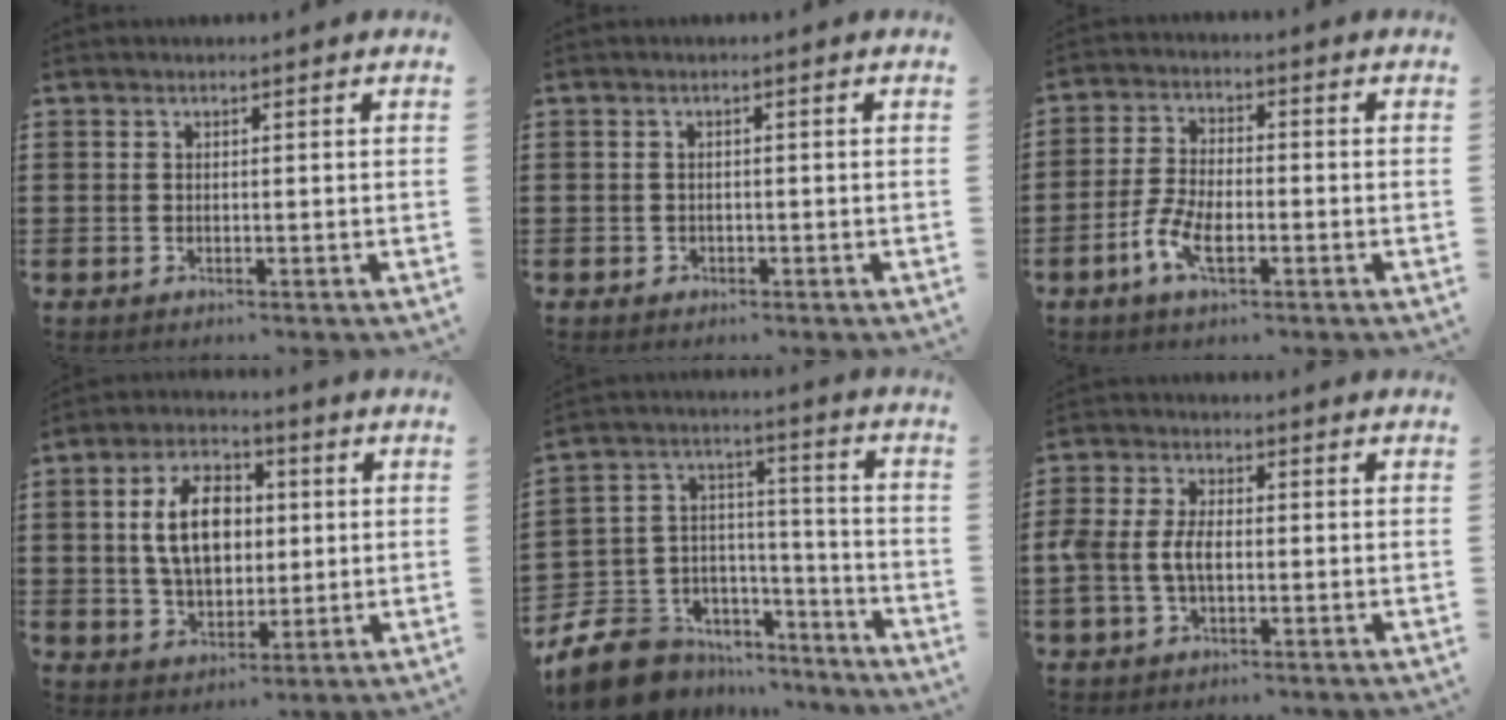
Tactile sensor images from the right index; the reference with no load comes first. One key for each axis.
{"total": 0.9, "fx": -0.6, "fy": 0.6, "fz": 0.2, "tx": -0.006, "ty": 0.001, "tz": -0.013}
{"total": 6.1, "fx": -2.7, "fy": 2.4, "fz": 4.9, "tx": -0.123, "ty": -0.008, "tz": -0.057}
{"total": 10.3, "fx": 0.9, "fy": 6.4, "fz": 7.9, "tx": -0.156, "ty": 0.013, "tz": 0.011}
{"total": 9.6, "fx": -7.3, "fy": 5.9, "fz": 1.8, "tx": -0.072, "ty": 0.003, "tz": -0.137}
{"total": 5.0, "fx": -0.8, "fy": 3.0, "fz": 3.9, "tx": -0.102, "ty": -0.003, "tz": -0.023}